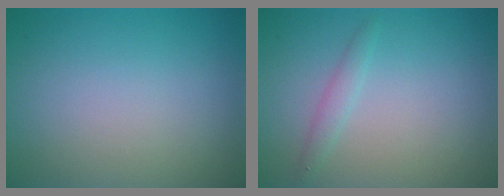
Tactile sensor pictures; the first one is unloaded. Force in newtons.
{"total": 1.2, "press": 1.2, "slide": 0.0}